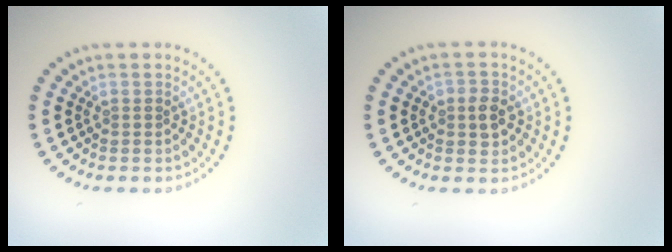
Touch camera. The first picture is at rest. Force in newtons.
{"total": 2.1, "press": 2.0, "slide": 0.5}